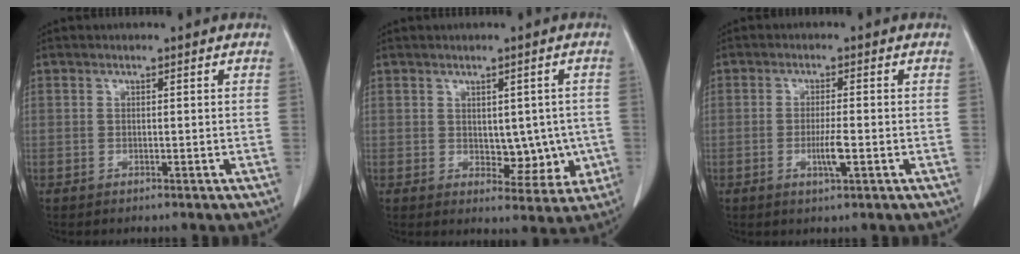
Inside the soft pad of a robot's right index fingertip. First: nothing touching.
{"total": 6.2, "force": [-0.3, 3.8, 4.9], "torque": [-0.047, 0.003, 0.009]}
{"total": 3.4, "force": [-1.1, 0.1, 3.3], "torque": [-0.062, -0.005, -0.019]}